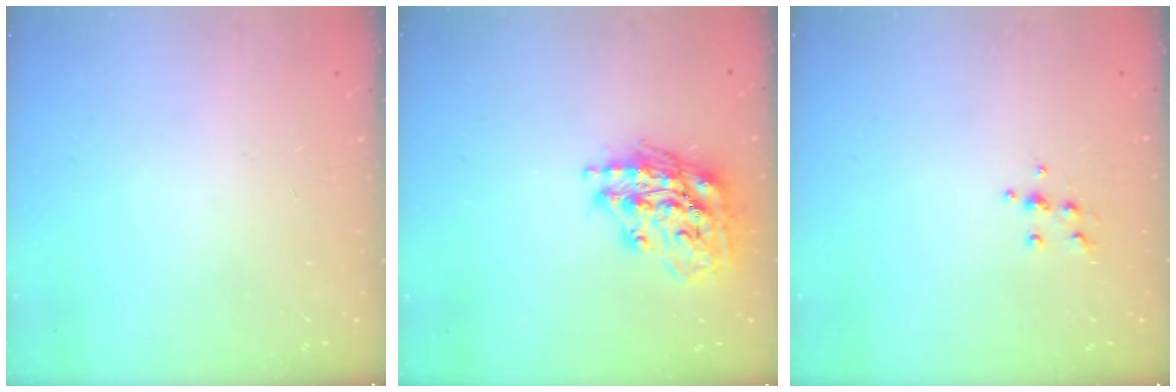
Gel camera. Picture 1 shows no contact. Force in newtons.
{"total": 17.6, "press": 17.5, "slide": 1.7}
{"total": 5.4, "press": 5.3, "slide": 1.1}